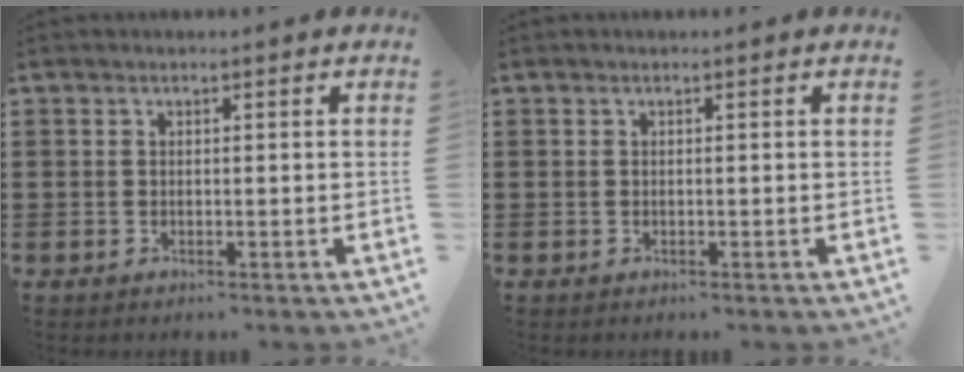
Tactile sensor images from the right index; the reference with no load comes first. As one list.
[{"total": 0.0}]